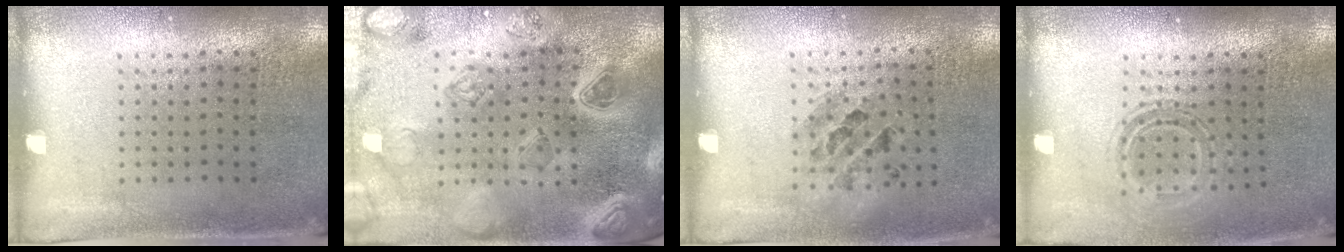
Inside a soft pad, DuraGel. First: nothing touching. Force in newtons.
{"total": 5.1, "press": 4.3, "slide": 2.8}
{"total": 0.9, "press": 0.9, "slide": 0.2}
{"total": 1.5, "press": 1.2, "slide": 1.0}